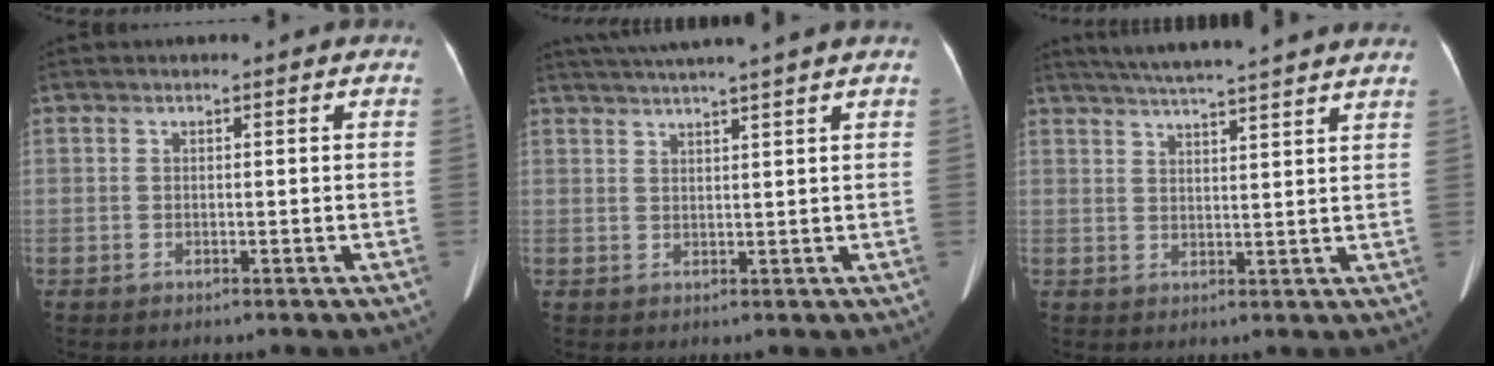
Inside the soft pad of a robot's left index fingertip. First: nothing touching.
{"total": 8.4, "force": [7.2, -1.7, 4.1], "torque": [-0.065, 0.019, 0.100]}
{"total": 16.7, "force": [15.0, -0.2, 7.3], "torque": [-0.124, 0.014, 0.196]}